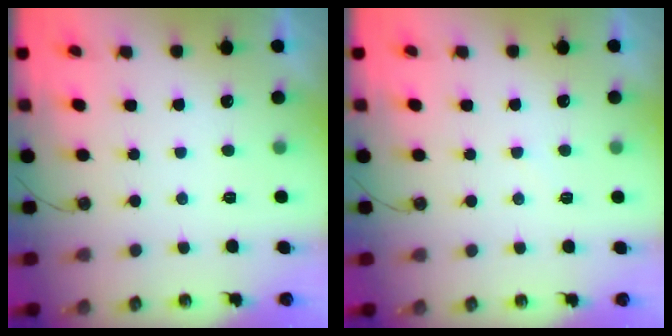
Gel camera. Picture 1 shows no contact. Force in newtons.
{"total": 3.8, "press": 3.8, "slide": 0.4}